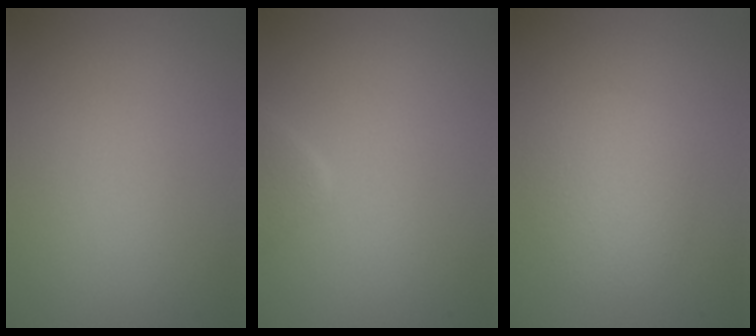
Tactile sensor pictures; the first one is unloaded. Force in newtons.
{"total": 1.5, "press": 1.5, "slide": 0.1}
{"total": 2.8, "press": 2.8, "slide": 0.2}